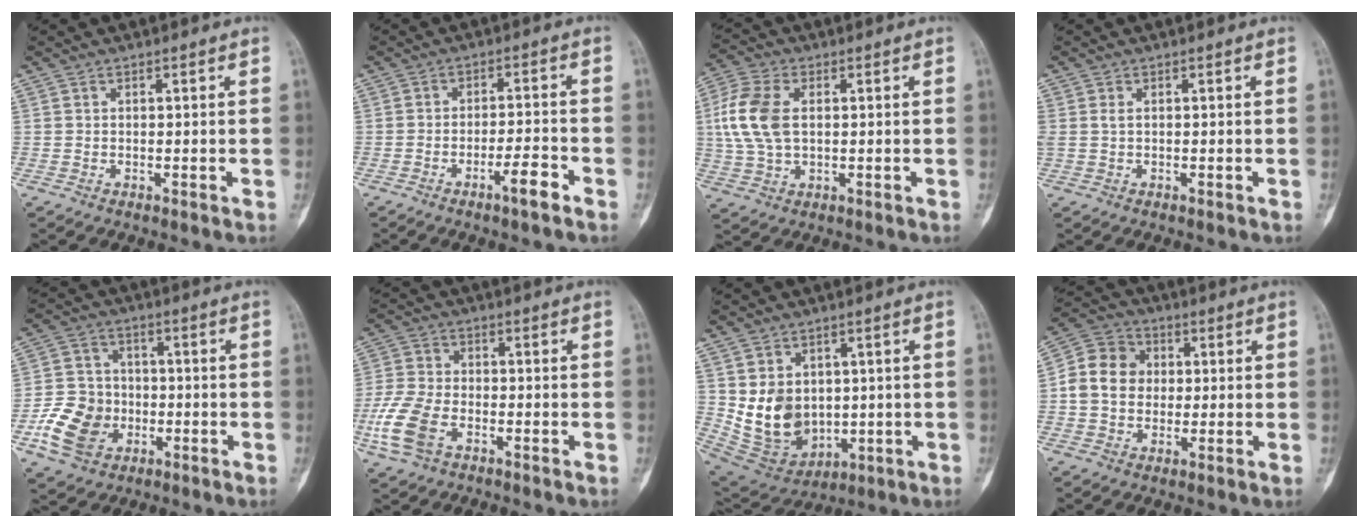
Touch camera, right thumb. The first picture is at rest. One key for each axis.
{"total": 5.0, "fx": -3.1, "fy": 0.7, "fz": 3.9, "tx": -0.070, "ty": 0.021, "tz": -0.052}
{"total": 10.9, "fx": 1.2, "fy": 6.7, "fz": 8.5, "tx": -0.191, "ty": 0.009, "tz": 0.023}
{"total": 1.6, "fx": 0.1, "fy": 1.0, "fz": 1.2, "tx": -0.037, "ty": 0.005, "tz": 0.002}
{"total": 11.5, "fx": -3.8, "fy": 9.3, "fz": 5.6, "tx": -0.082, "ty": 0.019, "tz": -0.072}
{"total": 10.0, "fx": -4.0, "fy": 6.1, "fz": 7.0, "tx": -0.162, "ty": 0.011, "tz": -0.082}
{"total": 12.2, "fx": 0.9, "fy": 9.7, "fz": 7.4, "tx": -0.094, "ty": -0.011, "tz": 0.047}
{"total": 9.9, "fx": 0.3, "fy": 8.4, "fz": 5.1, "tx": -0.076, "ty": 0.021, "tz": -0.006}